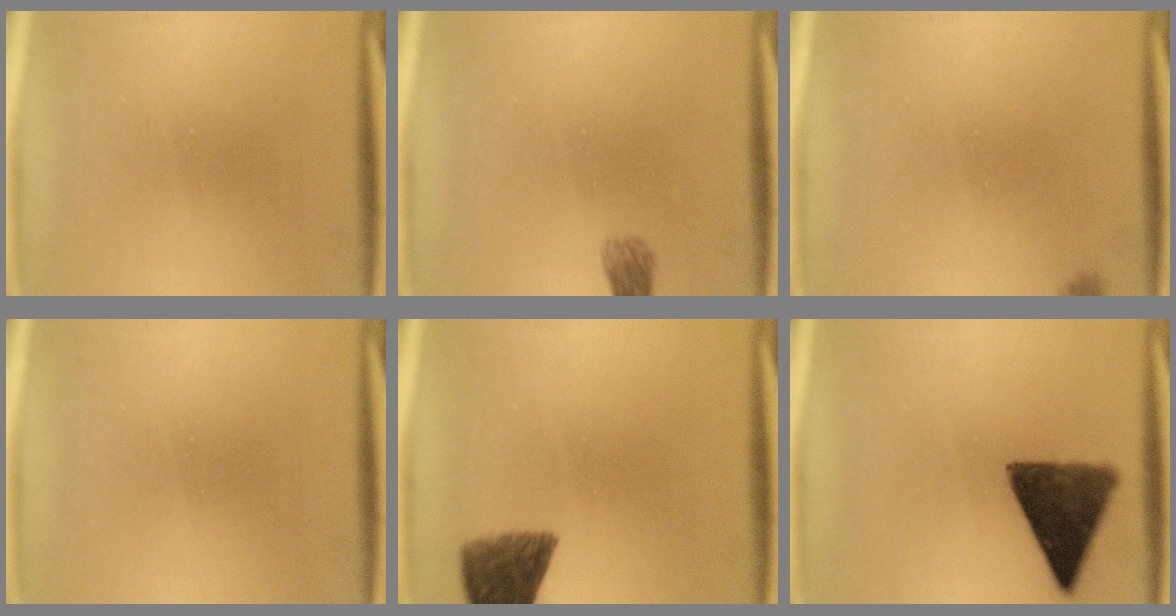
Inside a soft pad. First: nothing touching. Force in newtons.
{"total": 2.3}
{"total": 1.0}
{"total": 0.0}
{"total": 7.4}
{"total": 11.8}